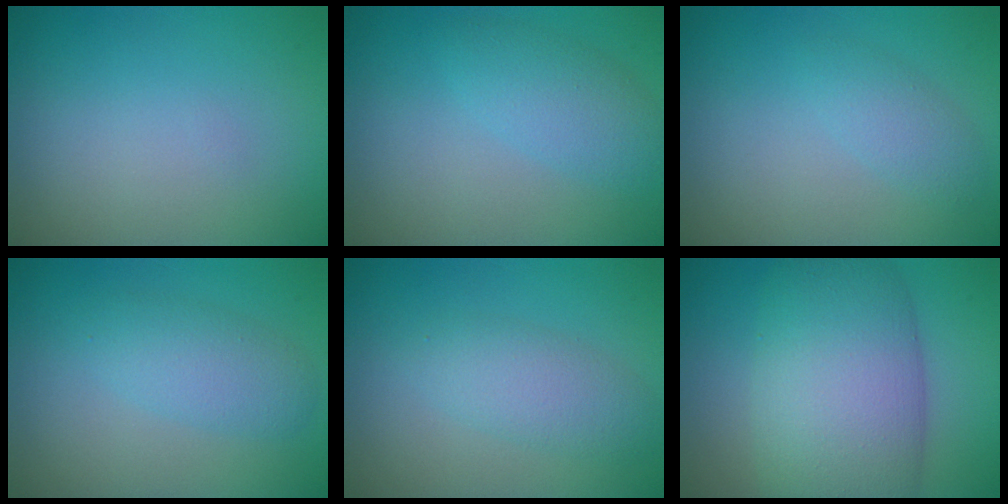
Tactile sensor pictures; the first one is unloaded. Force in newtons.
{"total": 3.0, "press": 3.0, "slide": 0.2}
{"total": 1.7, "press": 1.7, "slide": 0.1}
{"total": 2.8, "press": 2.8, "slide": 0.1}
{"total": 2.8, "press": 2.8, "slide": 0.1}
{"total": 11.2, "press": 11.2, "slide": 0.6}